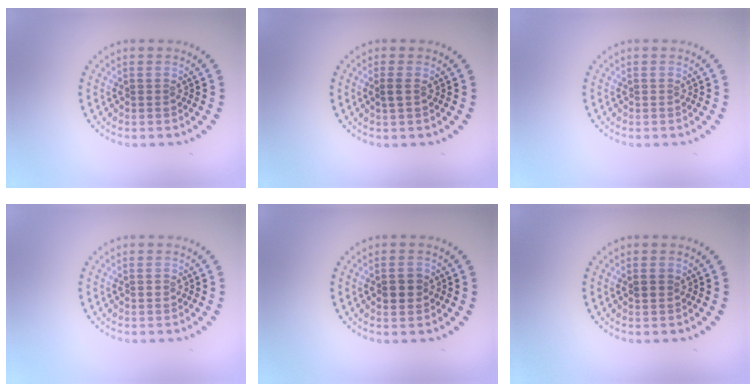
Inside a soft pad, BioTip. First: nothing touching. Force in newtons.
{"total": 0.9, "press": 0.8, "slide": 0.5}
{"total": 0.0}
{"total": 0.7, "press": 0.7, "slide": 0.1}
{"total": 1.6, "press": 1.6, "slide": 0.2}
{"total": 0.9, "press": 0.8, "slide": 0.3}